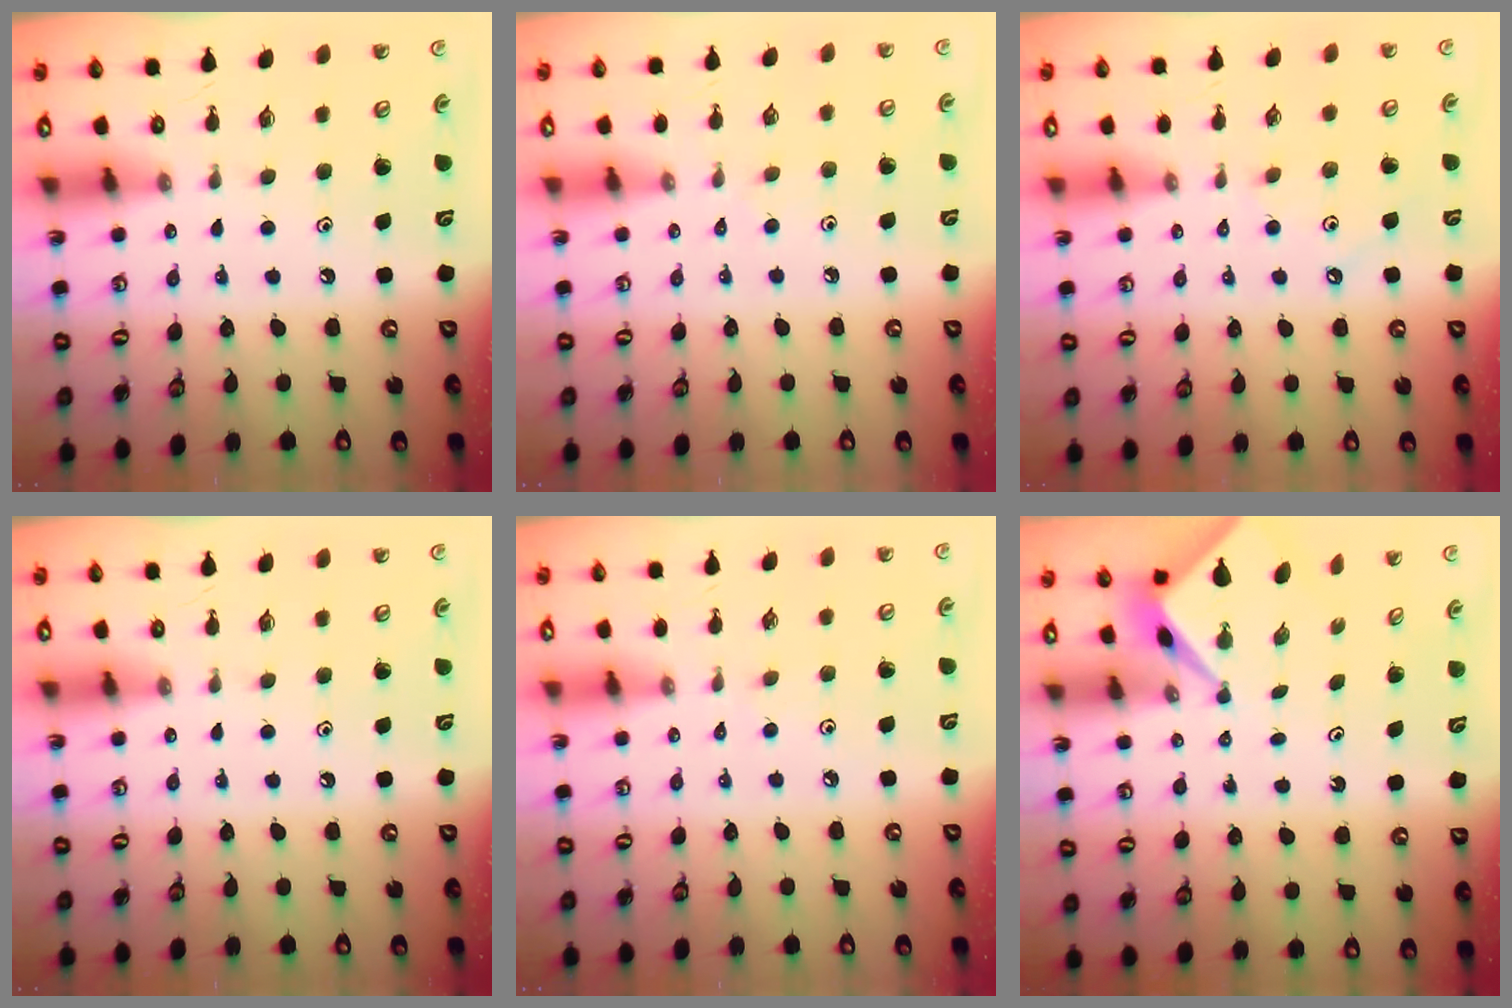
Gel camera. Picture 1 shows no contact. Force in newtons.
{"total": 5.6, "press": 5.5, "slide": 1.0}
{"total": 2.7, "press": 2.6, "slide": 0.5}
{"total": 0.0}
{"total": 2.2, "press": 2.1, "slide": 0.5}
{"total": 2.1, "press": 2.1, "slide": 0.2}